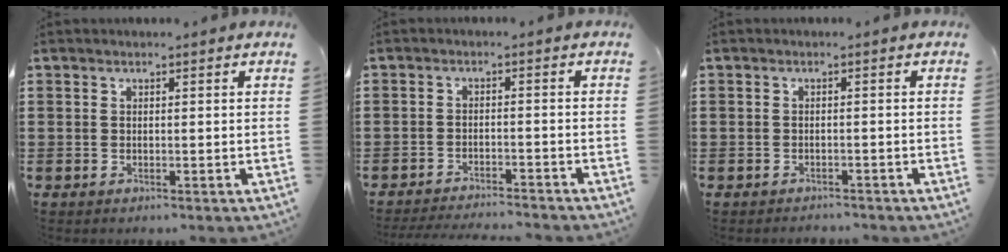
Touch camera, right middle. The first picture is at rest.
{"total": 3.1, "force": [-3.1, -0.1, 0.5], "torque": [-0.018, -0.004, -0.066]}
{"total": 1.3, "force": [-1.3, 0.2, -0.2], "torque": [-0.001, 0.001, -0.030]}